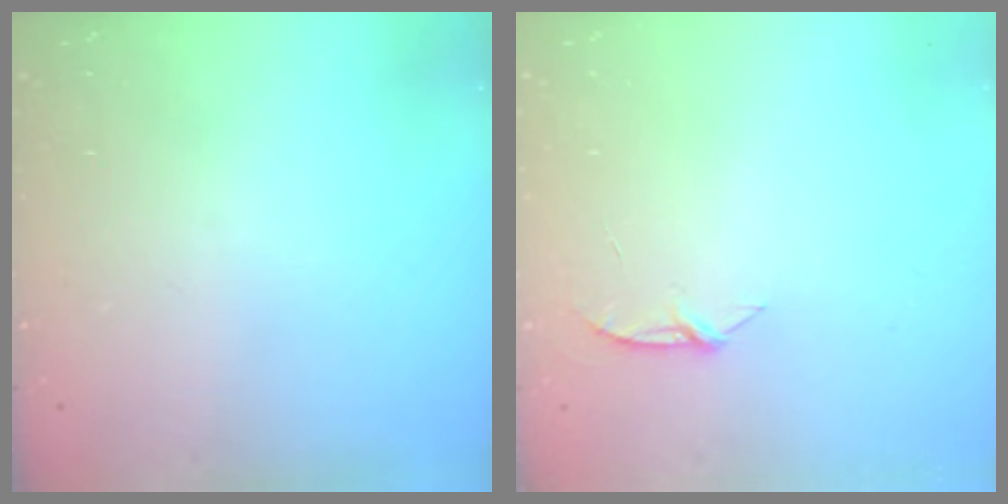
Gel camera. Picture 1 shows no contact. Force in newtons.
{"total": 4.3, "press": 4.3, "slide": 0.4}